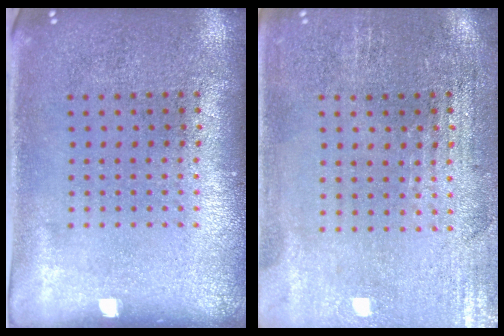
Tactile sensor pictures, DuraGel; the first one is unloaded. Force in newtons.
{"total": 0.6, "press": 0.5, "slide": 0.3}